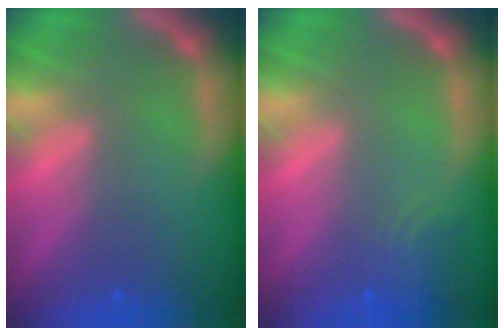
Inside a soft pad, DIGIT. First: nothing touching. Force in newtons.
{"total": 2.4}